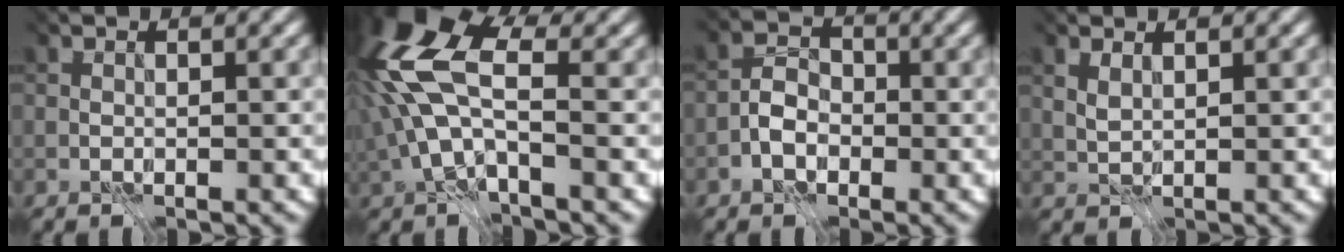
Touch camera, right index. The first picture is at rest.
{"total": 9.3, "force": [-0.4, 4.4, 8.2], "torque": [-0.202, -0.002, 0.008]}
{"total": 3.2, "force": [-3.2, 0.2, 0.2], "torque": [-0.005, -0.011, -0.040]}
{"total": 2.4, "force": [1.5, 1.2, 1.4], "torque": [-0.044, 0.002, 0.034]}